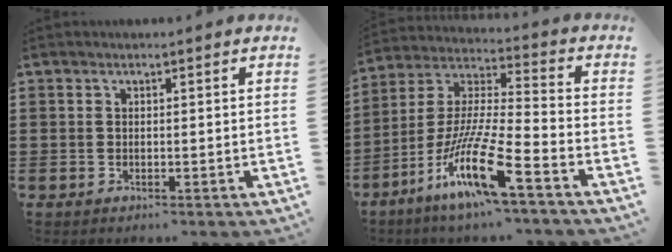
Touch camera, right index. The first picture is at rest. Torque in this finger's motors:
{"motor_torque": [1.58, -0.56, 1.05, 0.21]}